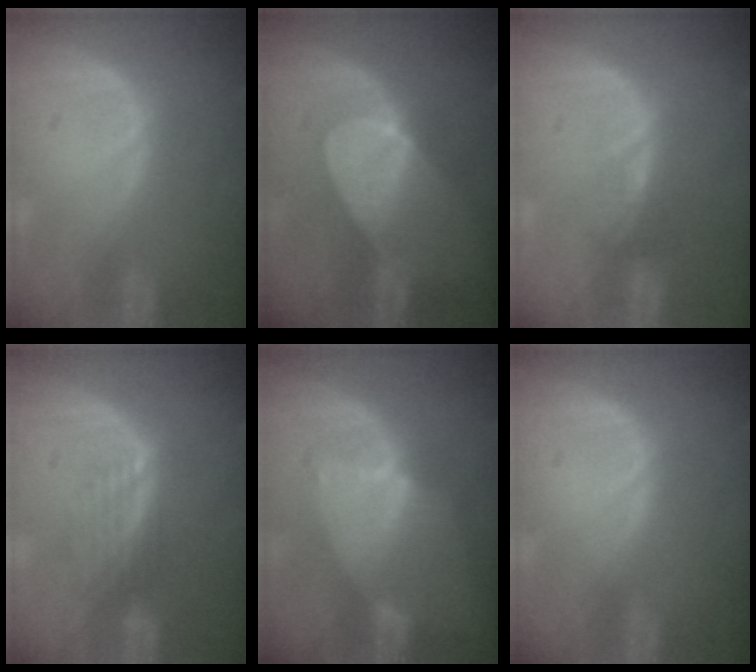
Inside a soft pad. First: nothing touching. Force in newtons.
{"total": 6.9, "press": 6.9, "slide": 0.4}
{"total": 1.5, "press": 1.5, "slide": 0.2}
{"total": 3.5, "press": 2.9, "slide": 2.1}
{"total": 6.1, "press": 6.1, "slide": 0.5}
{"total": 0.0}